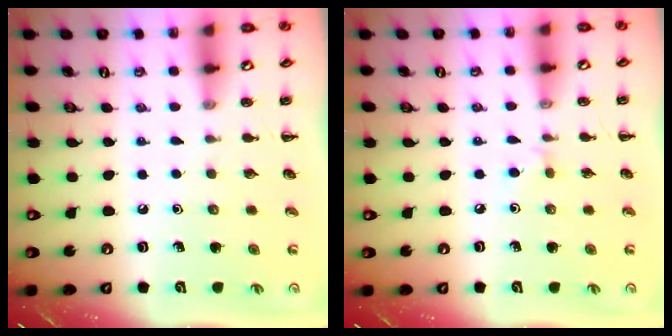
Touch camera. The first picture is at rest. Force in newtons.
{"total": 3.6, "press": 3.4, "slide": 1.3}